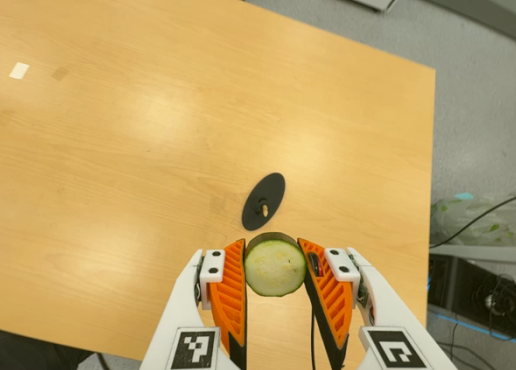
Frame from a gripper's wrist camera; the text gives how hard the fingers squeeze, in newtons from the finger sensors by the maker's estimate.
{"total": 9.7, "left": 9.3, "right": 10.1}